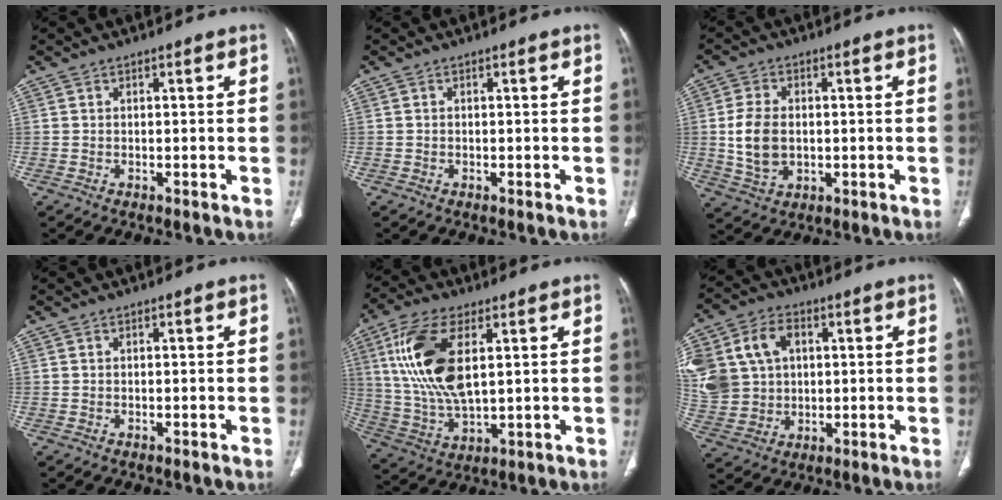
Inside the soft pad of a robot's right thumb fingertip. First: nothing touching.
{"total": 0.0}
{"total": 8.5, "force": [0.0, 5.7, 6.3], "torque": [-0.119, 0.001, 0.007]}
{"total": 0.0}
{"total": 16.3, "force": [4.4, 7.5, 13.8], "torque": [-0.287, -0.014, 0.093]}
{"total": 18.8, "force": [4.2, 15.0, 10.5], "torque": [-0.238, 0.024, 0.094]}